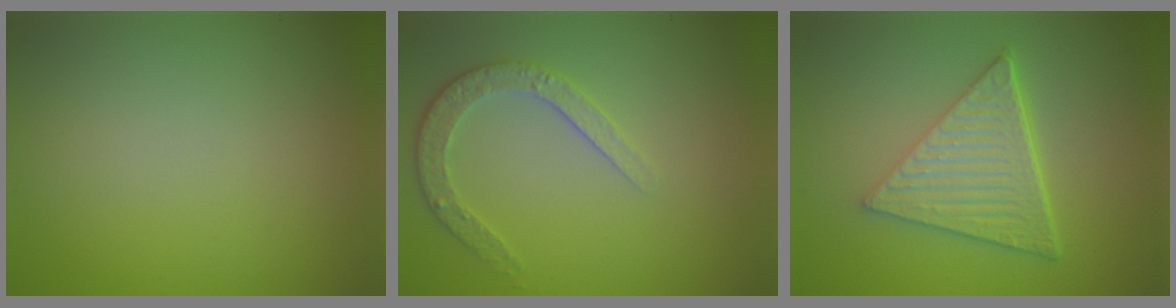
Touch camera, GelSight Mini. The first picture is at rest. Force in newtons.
{"total": 2.6, "press": 2.5, "slide": 0.8}
{"total": 6.9, "press": 4.6, "slide": 5.1}